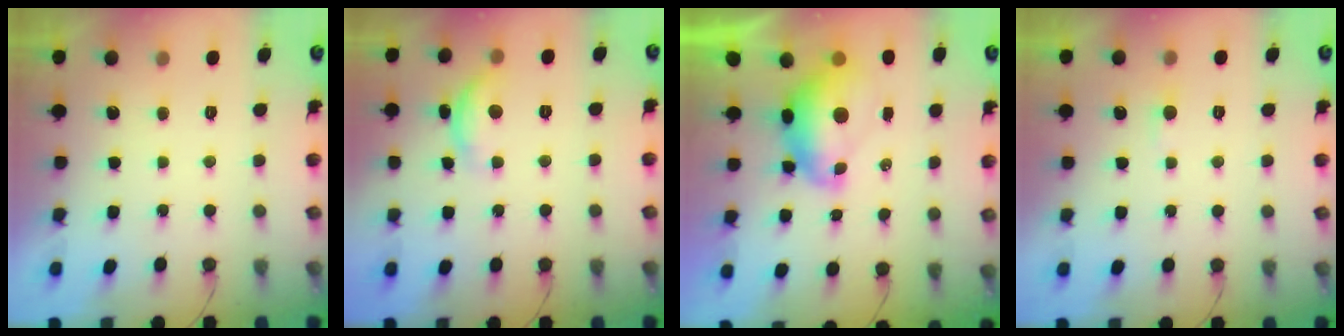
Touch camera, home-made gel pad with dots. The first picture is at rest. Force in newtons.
{"total": 9.6, "press": 9.6, "slide": 0.5}
{"total": 9.5, "press": 9.5, "slide": 1.1}
{"total": 2.6, "press": 2.6, "slide": 0.2}